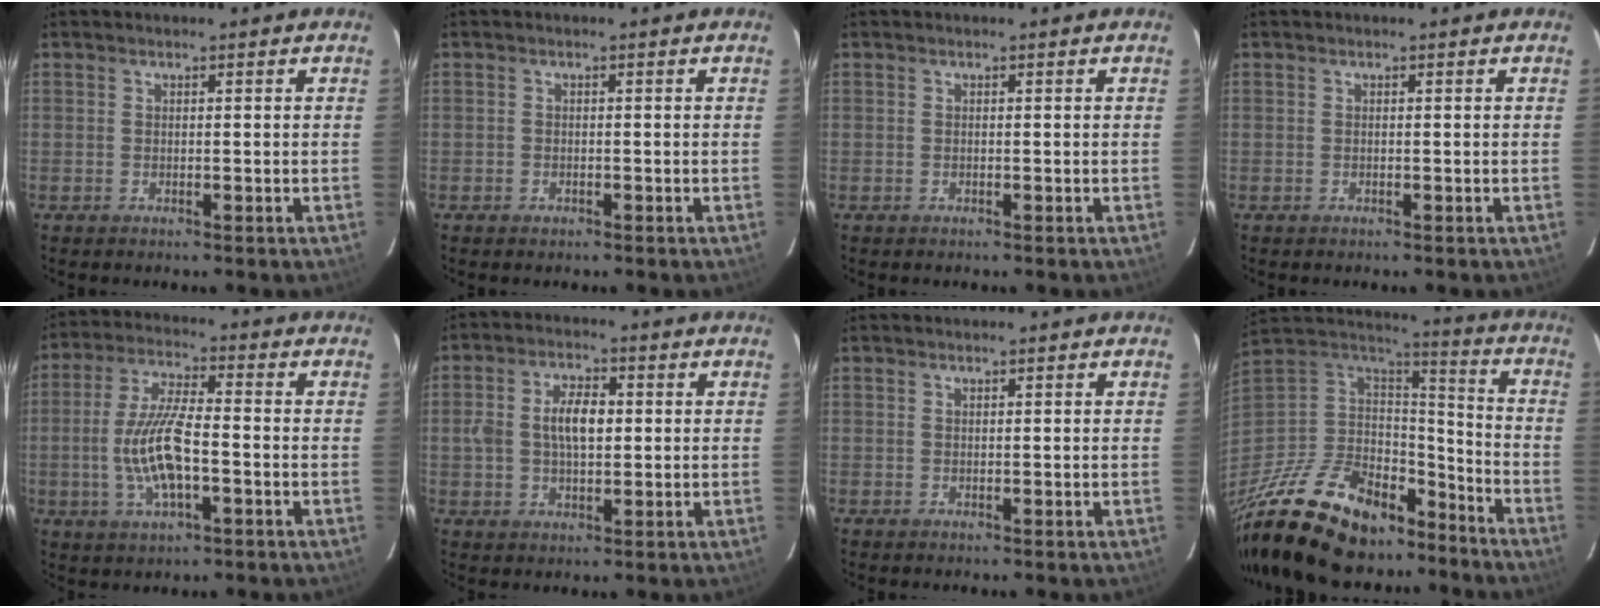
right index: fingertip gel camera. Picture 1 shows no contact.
{"total": 1.1, "force": [-0.7, 0.8, 0.1], "torque": [-0.003, 0.001, -0.010]}
{"total": 0.0}
{"total": 0.0}
{"total": 11.5, "force": [-2.7, 3.5, 10.6], "torque": [-0.214, -0.001, -0.049]}
{"total": 7.3, "force": [0.6, 4.0, 6.1], "torque": [-0.114, 0.014, 0.013]}
{"total": 0.0}
{"total": 30.8, "force": [-22.2, 14.8, 15.3], "torque": [-0.328, 0.004, -0.337]}